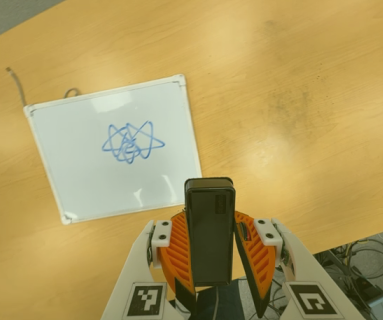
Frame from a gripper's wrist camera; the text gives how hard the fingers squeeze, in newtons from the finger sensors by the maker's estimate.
{"total": 6.1, "left": 5.8, "right": 6.4}